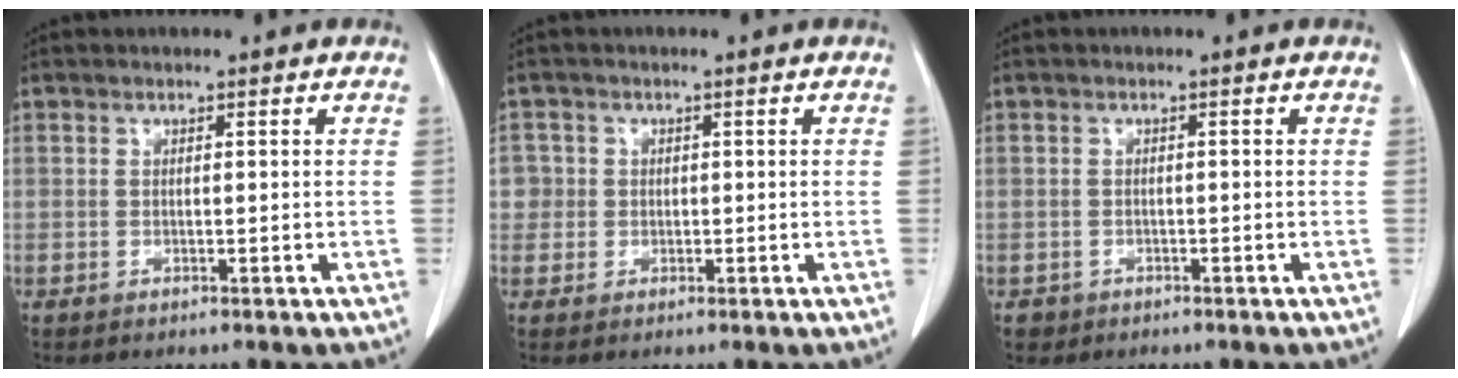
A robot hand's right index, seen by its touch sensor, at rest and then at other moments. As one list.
[{"total": 3.5, "force": [0.2, 3.5, 0.1], "torque": [0.013, 0.013, 0.005]}, {"total": 1.9, "force": [-0.8, 1.7, 0.2], "torque": [-0.004, 0.004, -0.010]}]